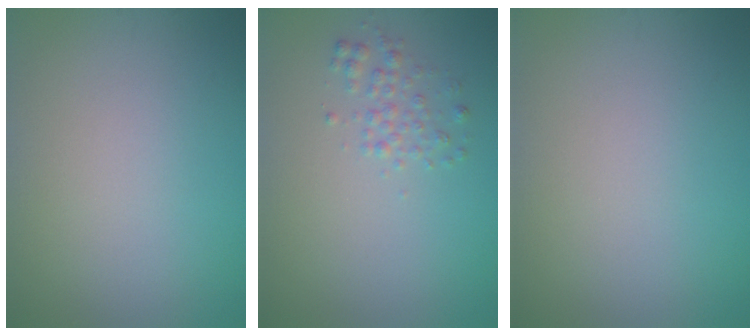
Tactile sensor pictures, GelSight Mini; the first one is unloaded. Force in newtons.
{"total": 1.5, "press": 1.5, "slide": 0.1}
{"total": 0.0}